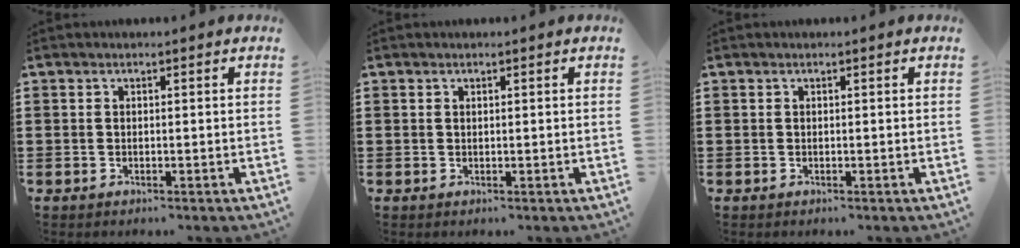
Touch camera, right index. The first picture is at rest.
{"total": 0.0}
{"total": 0.0}